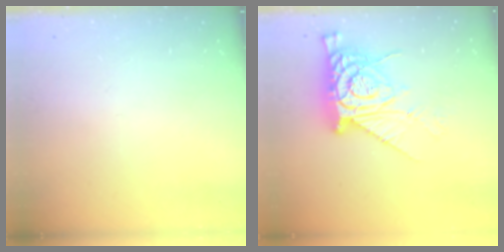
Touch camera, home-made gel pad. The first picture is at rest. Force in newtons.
{"total": 13.0, "press": 12.9, "slide": 1.0}